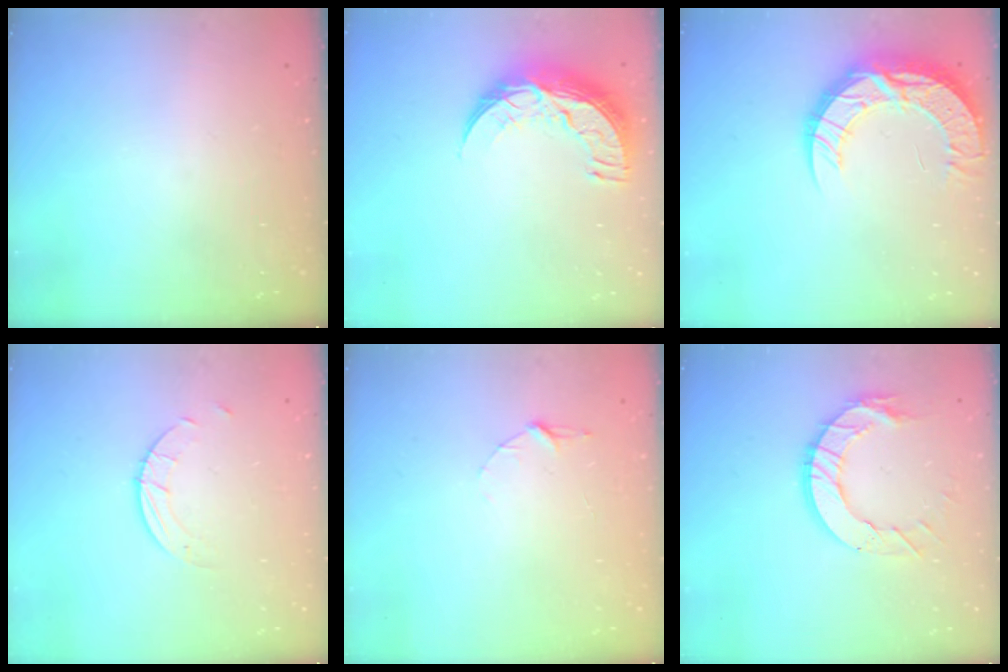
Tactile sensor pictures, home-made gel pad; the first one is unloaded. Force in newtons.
{"total": 11.9, "press": 11.9, "slide": 0.8}
{"total": 16.1, "press": 16.1, "slide": 1.3}
{"total": 2.6, "press": 2.6, "slide": 0.2}
{"total": 4.7, "press": 4.7, "slide": 0.5}
{"total": 11.5, "press": 11.4, "slide": 1.2}